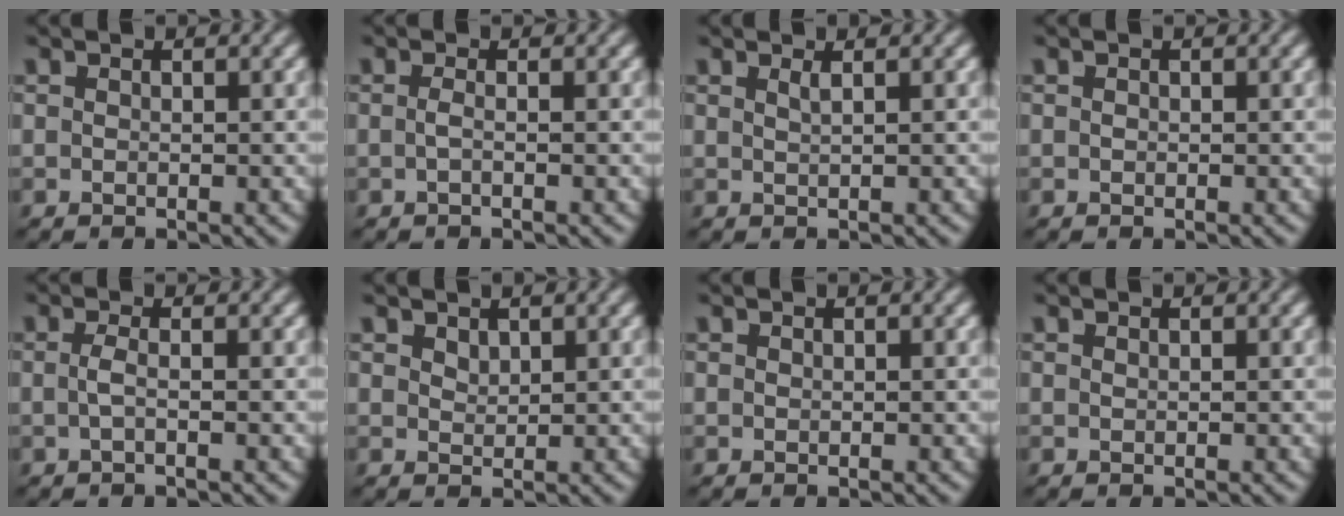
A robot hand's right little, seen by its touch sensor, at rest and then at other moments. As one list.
[{"total": 1.2, "force": [-0.6, -0.8, 0.6], "torque": [-0.013, -0.007, -0.008]}, {"total": 1.2, "force": [0.3, -1.1, 0.3], "torque": [0.001, -0.004, 0.012]}, {"total": 0.0}, {"total": 1.4, "force": [-0.7, -0.9, 0.9], "torque": [-0.022, -0.008, -0.006]}, {"total": 1.3, "force": [1.2, -0.3, 0.2], "torque": [0.006, -0.006, 0.033]}, {"total": 0.0}, {"total": 0.0}]